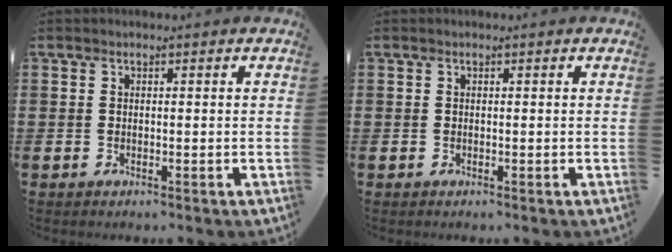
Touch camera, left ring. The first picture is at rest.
{"total": 0.0}